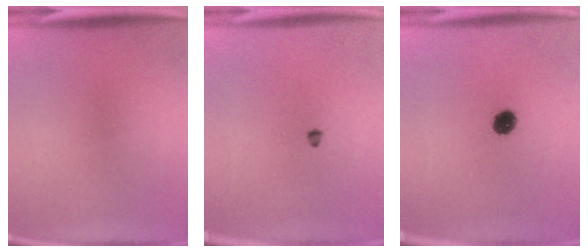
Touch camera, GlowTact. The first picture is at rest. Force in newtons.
{"total": 1.1}
{"total": 4.7}